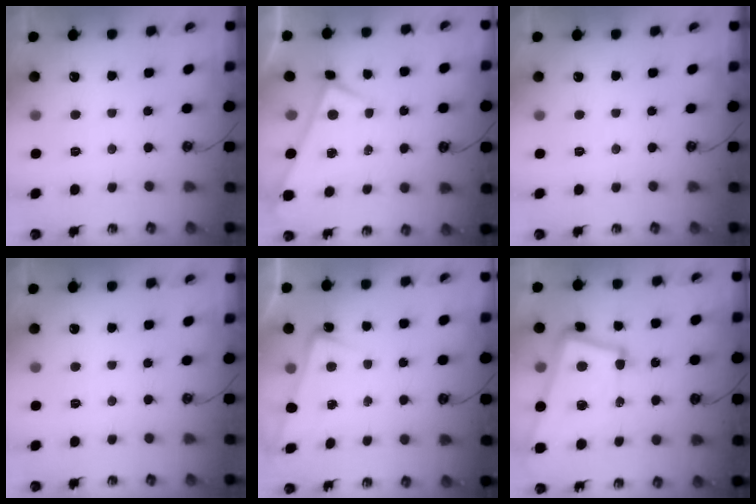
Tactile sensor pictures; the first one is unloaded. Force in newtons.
{"total": 0.0}
{"total": 0.0}
{"total": 0.0}
{"total": 5.9, "press": 5.8, "slide": 0.6}
{"total": 14.9, "press": 14.6, "slide": 3.1}